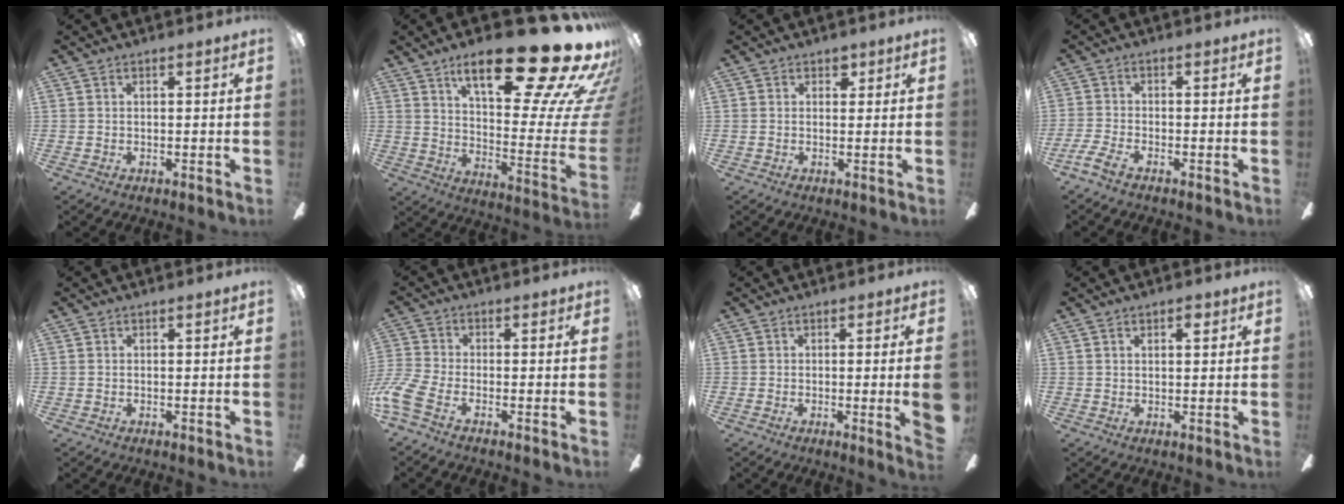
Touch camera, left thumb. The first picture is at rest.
{"total": 31.3, "force": [19.8, 8.7, 22.6], "torque": [-0.312, -0.140, 0.317]}
{"total": 2.2, "force": [1.4, 1.5, 0.8], "torque": [-0.001, -0.002, 0.023]}
{"total": 4.1, "force": [-2.7, 0.8, 3.0], "torque": [-0.073, -0.003, -0.052]}
{"total": 0.0}
{"total": 7.1, "force": [-3.3, 2.9, 5.5], "torque": [-0.135, -0.003, -0.065]}
{"total": 5.3, "force": [-0.3, 0.1, 5.3], "torque": [-0.077, -0.013, -0.001]}
{"total": 2.1, "force": [1.1, 0.9, 1.6], "torque": [-0.018, -0.003, 0.015]}